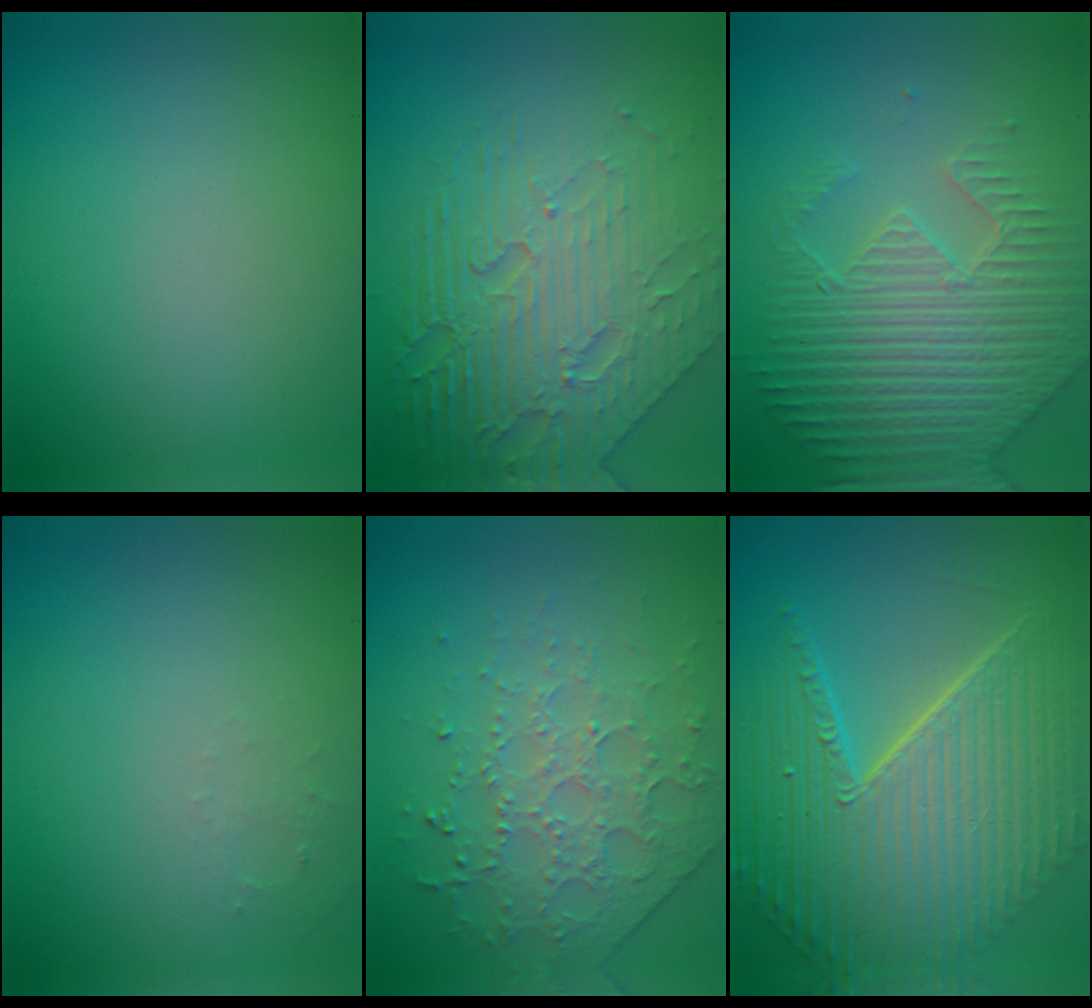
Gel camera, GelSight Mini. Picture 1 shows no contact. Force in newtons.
{"total": 8.4, "press": 5.7, "slide": 6.2}
{"total": 6.5, "press": 5.3, "slide": 3.8}
{"total": 0.8, "press": 0.8, "slide": 0.3}
{"total": 4.1, "press": 3.3, "slide": 2.4}
{"total": 11.2, "press": 7.4, "slide": 8.5}